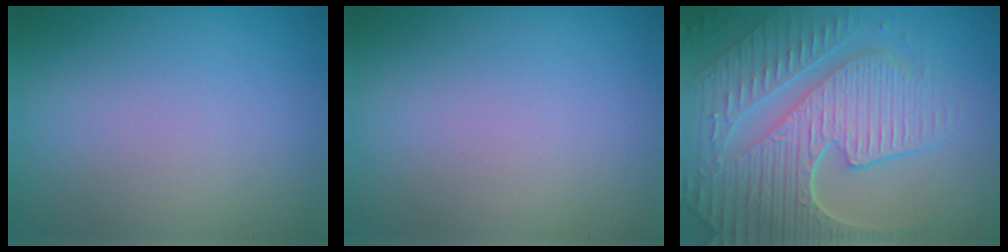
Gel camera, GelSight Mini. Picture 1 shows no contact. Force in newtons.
{"total": 0.0}
{"total": 9.9, "press": 6.6, "slide": 7.4}